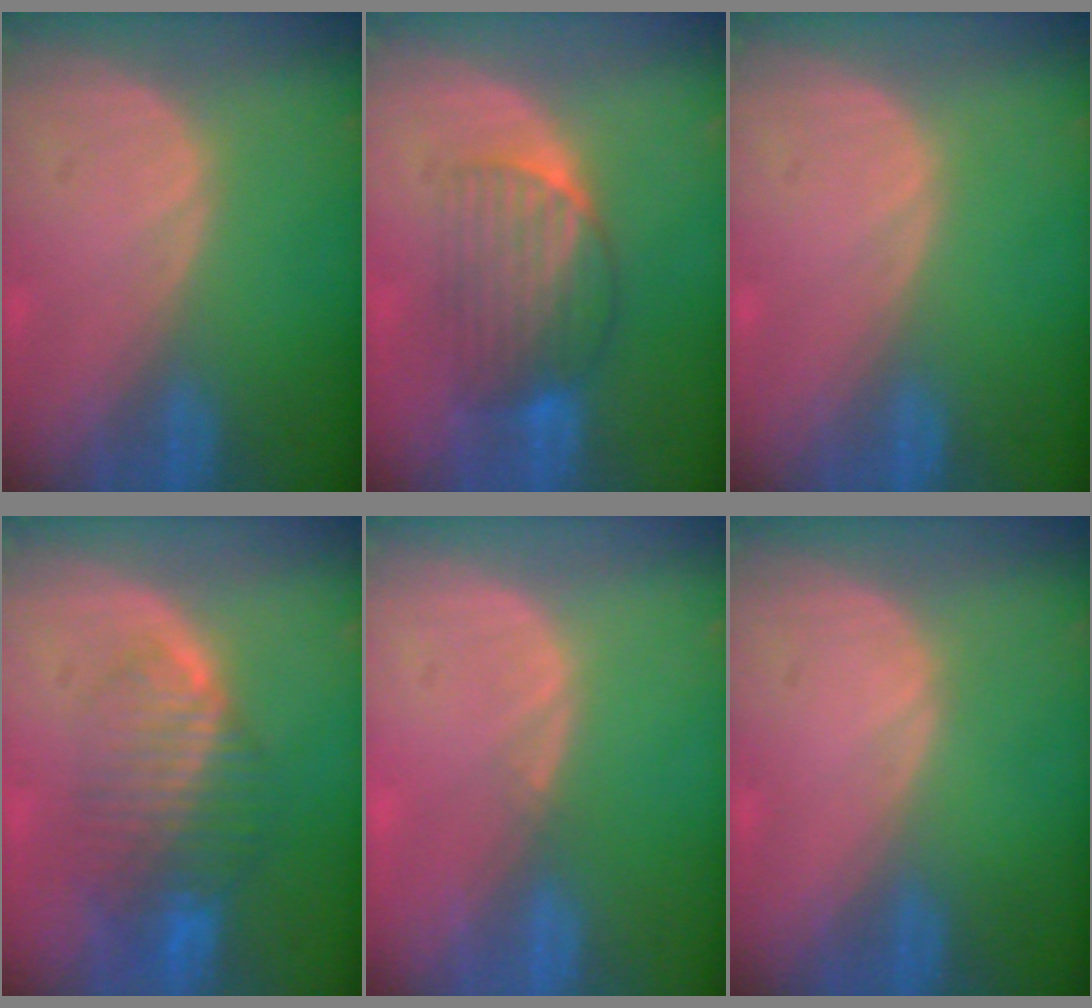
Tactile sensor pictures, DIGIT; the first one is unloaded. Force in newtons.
{"total": 6.7, "press": 6.4, "slide": 1.8}
{"total": 0.0}
{"total": 8.4, "press": 7.2, "slide": 4.3}
{"total": 0.6, "press": 0.5, "slide": 0.4}
{"total": 0.0}